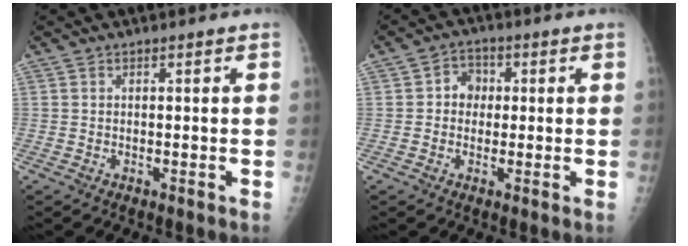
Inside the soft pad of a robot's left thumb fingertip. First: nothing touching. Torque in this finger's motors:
{"motor_torque": [0.32, 0.33, -0.01, -0.23, 0.01]}